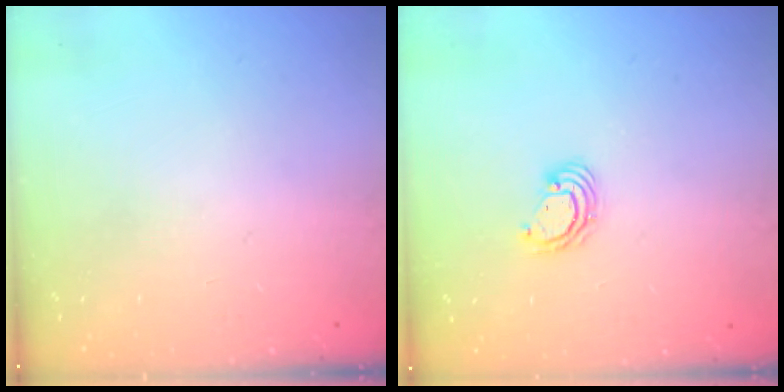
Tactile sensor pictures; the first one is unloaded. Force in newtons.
{"total": 3.8, "press": 3.8, "slide": 0.1}